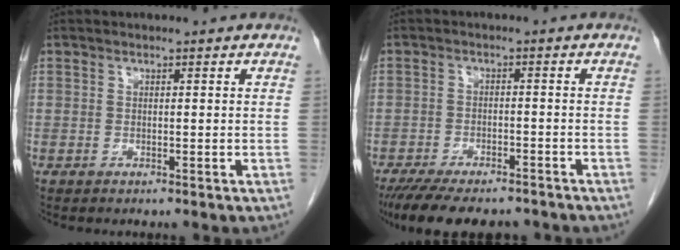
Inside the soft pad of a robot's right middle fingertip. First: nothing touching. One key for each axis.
{"total": 13.5, "fx": -11.1, "fy": 4.5, "fz": 6.3, "tx": -0.122, "ty": -0.012, "tz": -0.159}